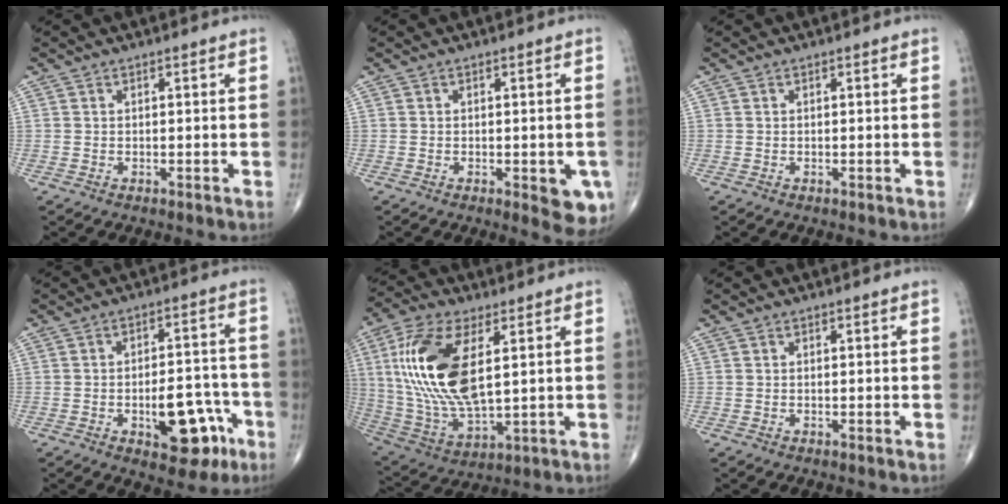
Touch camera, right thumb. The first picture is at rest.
{"total": 6.1, "force": [-2.0, 2.3, 5.3], "torque": [-0.041, -0.009, -0.021]}
{"total": 0.0}
{"total": 12.5, "force": [-4.9, 6.1, 9.7], "torque": [-0.099, 0.037, -0.061]}
{"total": 20.3, "force": [4.5, 9.3, 17.5], "torque": [-0.368, -0.018, 0.089]}
{"total": 0.0}